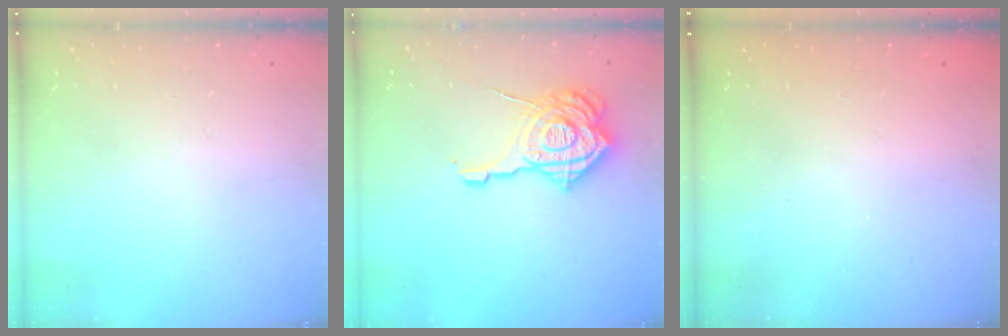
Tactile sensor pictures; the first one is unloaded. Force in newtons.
{"total": 18.9, "press": 18.8, "slide": 1.9}
{"total": 2.6, "press": 2.4, "slide": 0.8}